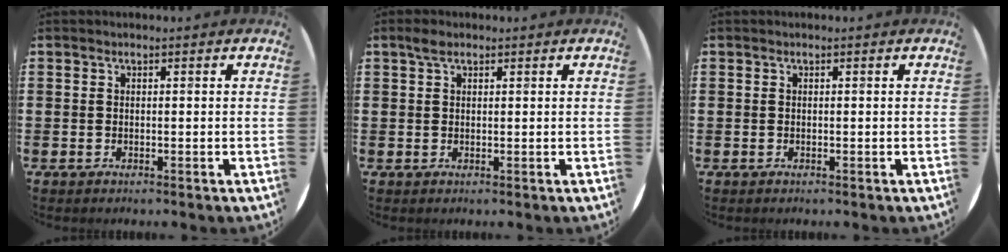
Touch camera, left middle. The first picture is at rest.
{"total": 1.6, "force": [1.1, 0.8, 0.8], "torque": [-0.011, 0.003, 0.018]}
{"total": 0.0}